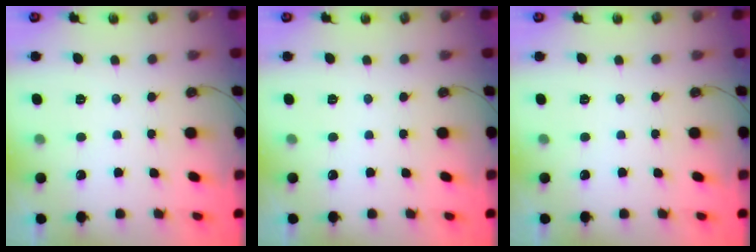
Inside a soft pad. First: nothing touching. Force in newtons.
{"total": 0.0}
{"total": 0.0}